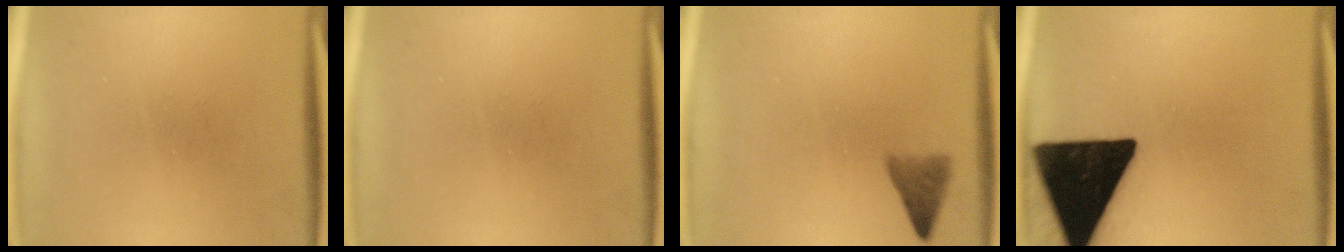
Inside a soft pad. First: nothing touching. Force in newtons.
{"total": 0.0}
{"total": 2.6}
{"total": 19.9}